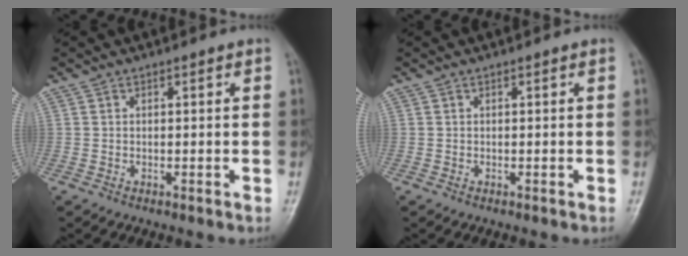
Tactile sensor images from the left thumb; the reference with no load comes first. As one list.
[{"total": 0.0}]